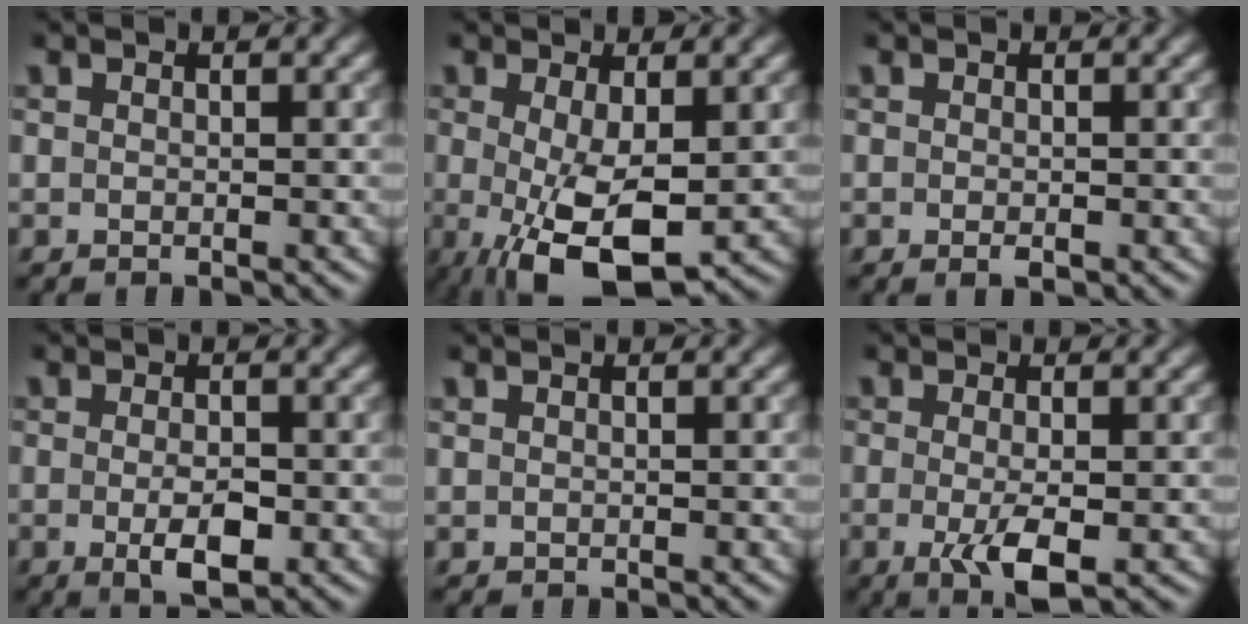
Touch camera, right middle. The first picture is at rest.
{"total": 6.9, "force": [-1.1, 2.6, 6.3], "torque": [-0.123, -0.018, -0.013]}
{"total": 1.0, "force": [-0.4, 0.5, 0.8], "torque": [-0.016, -0.005, -0.006]}
{"total": 3.3, "force": [-0.9, 1.3, 2.8], "torque": [-0.052, -0.008, -0.013]}
{"total": 0.0}
{"total": 4.4, "force": [-1.4, 1.3, 3.9], "torque": [-0.080, -0.012, -0.026]}